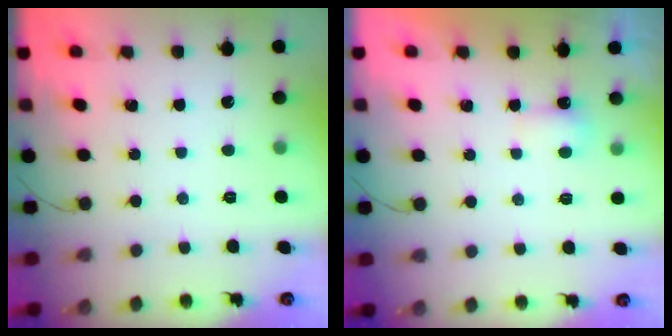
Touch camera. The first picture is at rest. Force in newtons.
{"total": 3.0, "press": 2.9, "slide": 0.8}